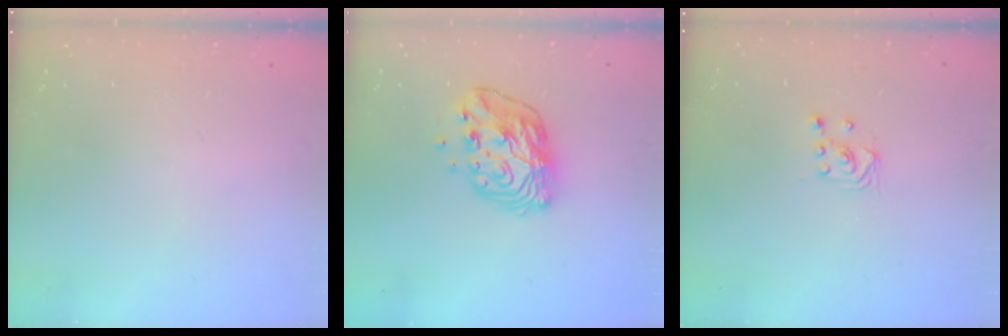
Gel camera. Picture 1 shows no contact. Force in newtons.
{"total": 11.4, "press": 11.3, "slide": 0.9}
{"total": 3.0, "press": 2.8, "slide": 1.1}